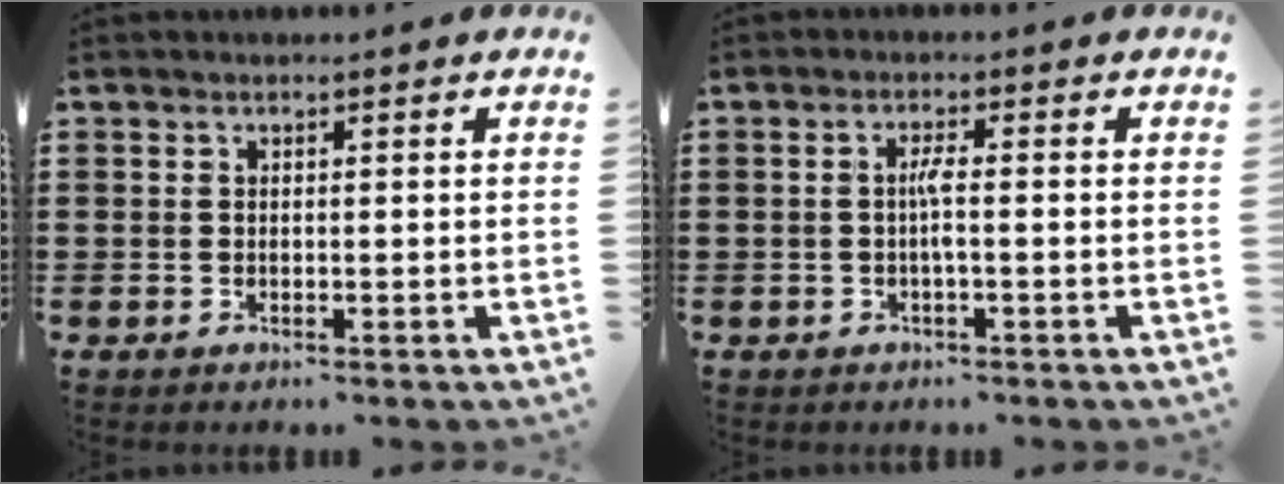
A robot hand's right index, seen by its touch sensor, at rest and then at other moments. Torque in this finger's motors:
{"motor_torque": [0.57, -0.34, 0.20, 0.07]}